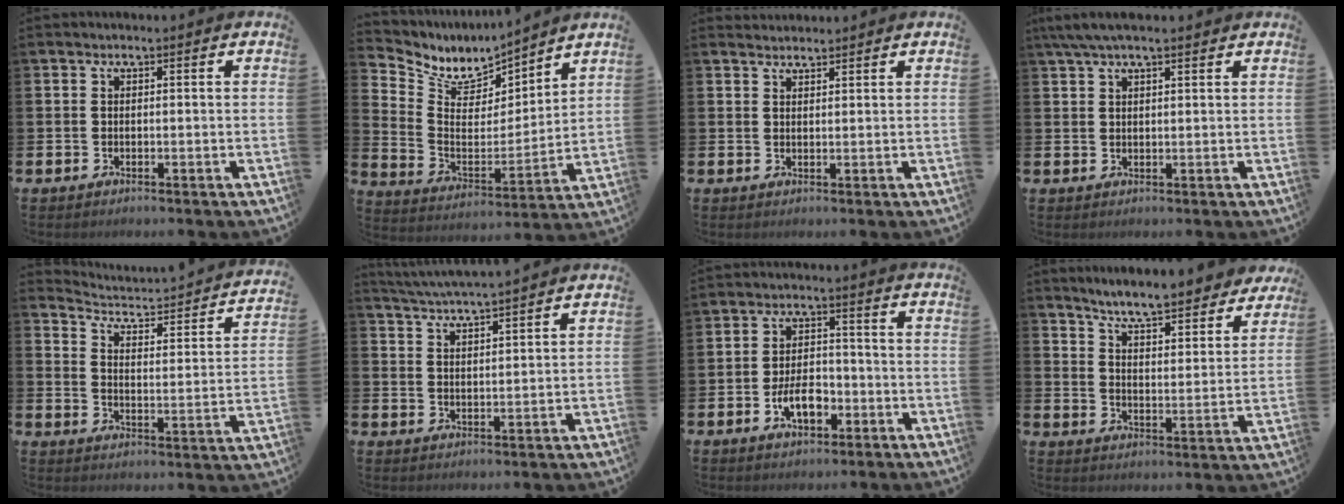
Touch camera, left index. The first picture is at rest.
{"total": 7.6, "force": [6.9, 2.9, 1.1], "torque": [-0.065, -0.052, 0.123]}
{"total": 1.9, "force": [1.8, 0.5, 0.0], "torque": [0.011, -0.008, 0.031]}
{"total": 4.1, "force": [3.2, 0.9, 2.4], "torque": [-0.047, -0.003, 0.057]}
{"total": 3.6, "force": [3.2, 1.1, 1.1], "torque": [-0.043, -0.038, 0.043]}
{"total": 4.5, "force": [4.4, -0.5, 0.6], "torque": [-0.025, -0.026, 0.078]}
{"total": 5.4, "force": [-2.1, 3.0, 4.0], "torque": [-0.051, 0.004, -0.040]}
{"total": 7.1, "force": [6.8, 0.3, 2.1], "torque": [-0.058, -0.053, 0.113]}